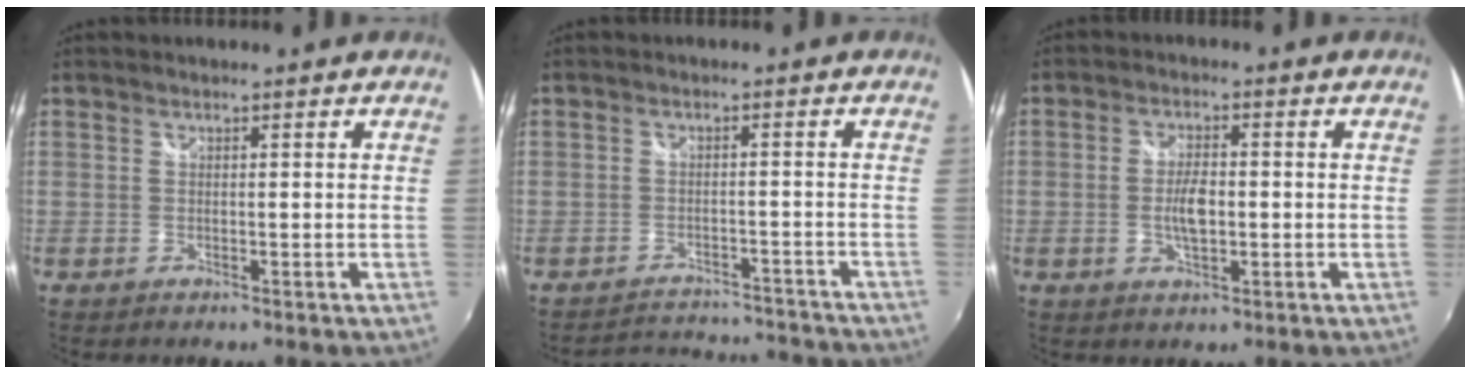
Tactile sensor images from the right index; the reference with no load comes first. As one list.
[{"total": 12.0, "force": [-11.2, 3.9, 2.2], "torque": [-0.050, 0.031, -0.138]}, {"total": 4.9, "force": [-0.7, 2.1, 4.3], "torque": [-0.085, 0.001, -0.013]}]